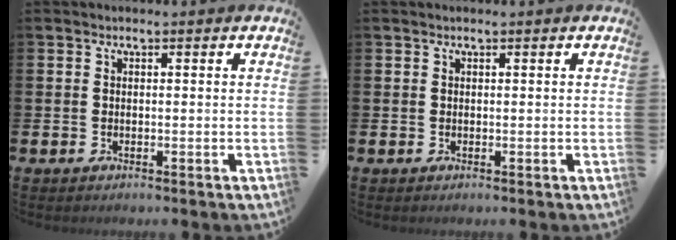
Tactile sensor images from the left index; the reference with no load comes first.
{"total": 0.0}